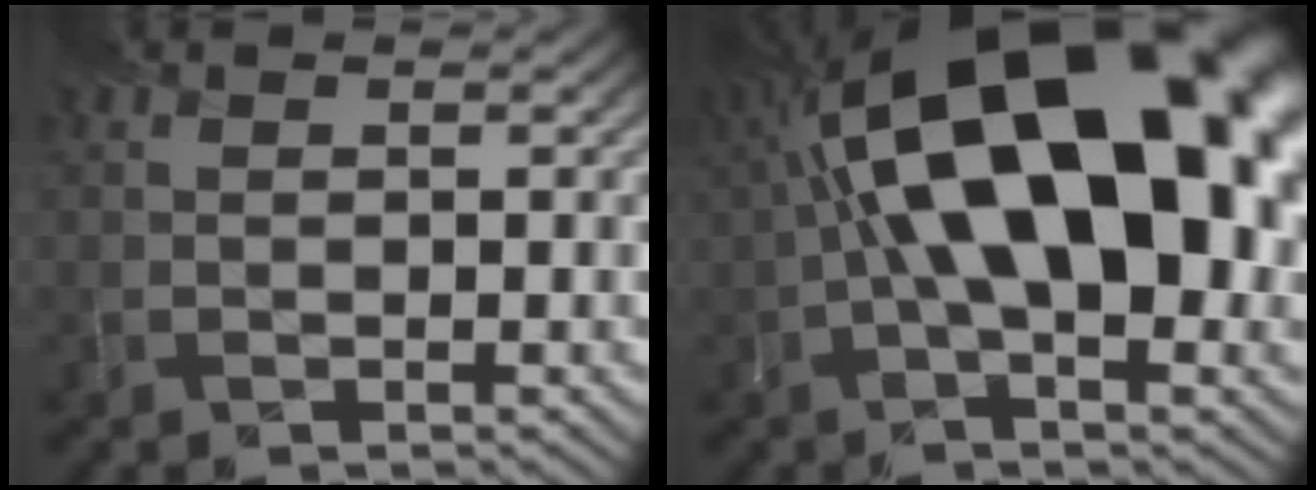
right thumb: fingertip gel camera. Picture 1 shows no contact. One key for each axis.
{"total": 20.8, "fx": 2.5, "fy": 10.3, "fz": 18.0, "tx": -0.303, "ty": 0.019, "tz": 0.040}